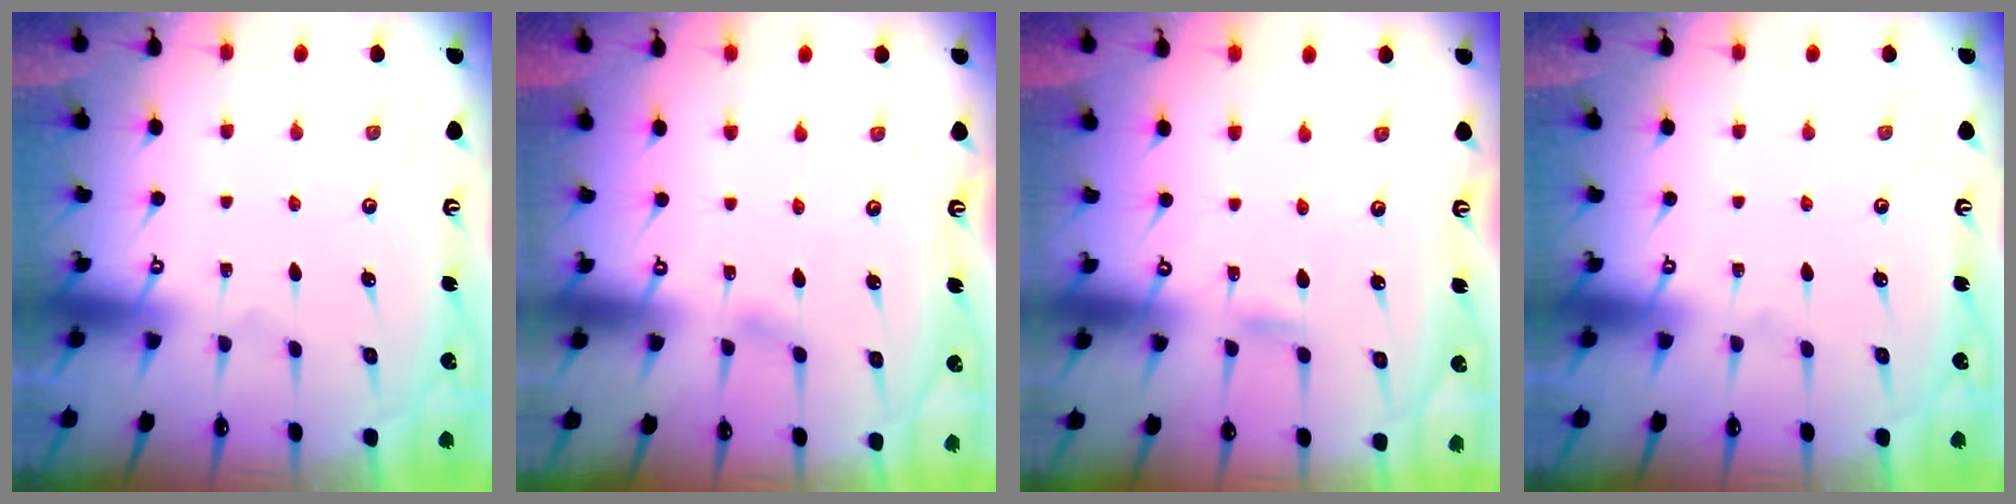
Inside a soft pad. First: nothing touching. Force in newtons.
{"total": 4.2, "press": 4.2, "slide": 0.5}
{"total": 4.6, "press": 4.6, "slide": 0.5}
{"total": 0.0}